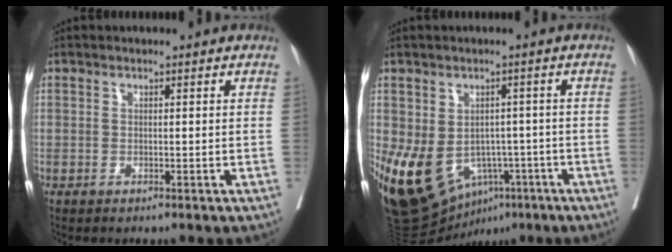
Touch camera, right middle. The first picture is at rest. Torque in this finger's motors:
{"motor_torque": [1.74, -0.40, 1.05, 0.21]}